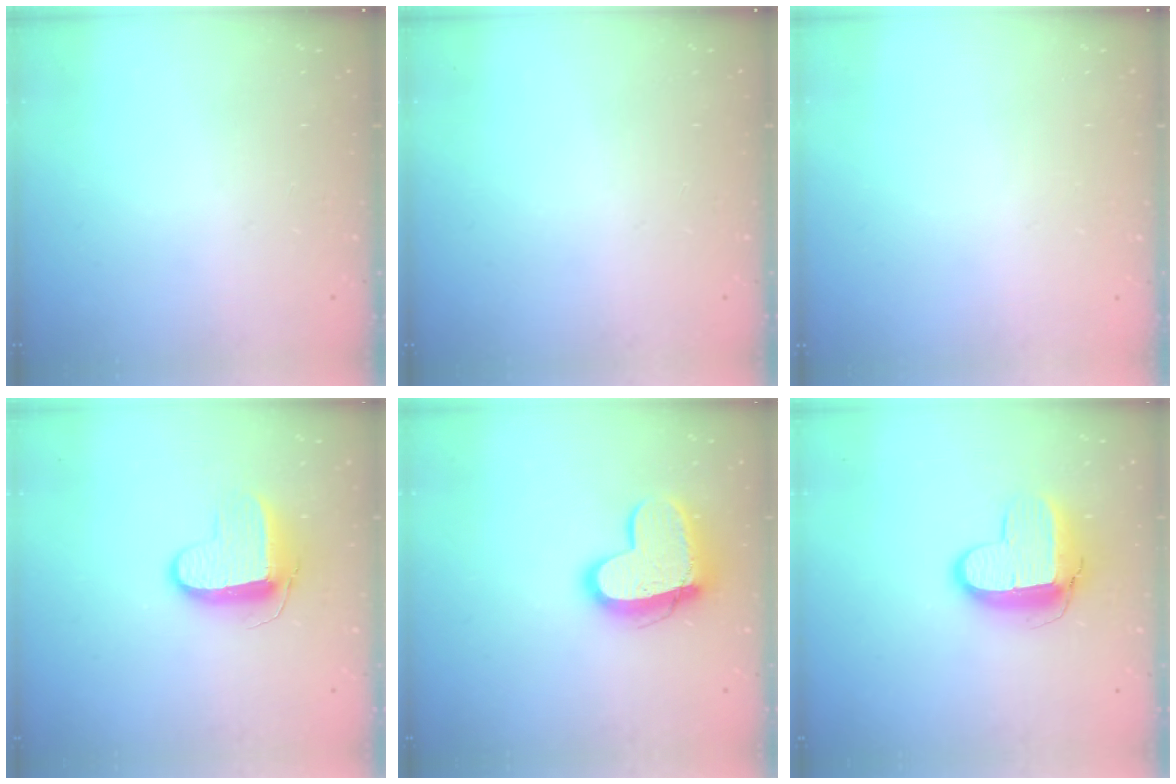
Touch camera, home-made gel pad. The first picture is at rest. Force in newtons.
{"total": 0.0}
{"total": 0.6, "press": 0.6, "slide": 0.2}
{"total": 9.3, "press": 9.3, "slide": 0.5}
{"total": 14.7, "press": 14.7, "slide": 1.3}
{"total": 11.4, "press": 11.3, "slide": 0.9}